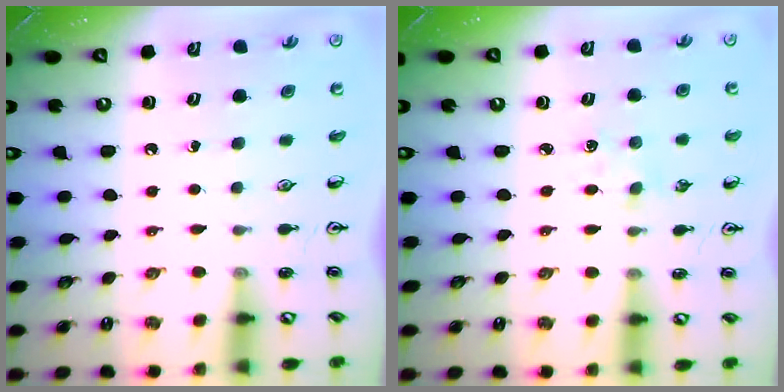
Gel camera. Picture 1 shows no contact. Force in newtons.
{"total": 1.5, "press": 1.5, "slide": 0.3}